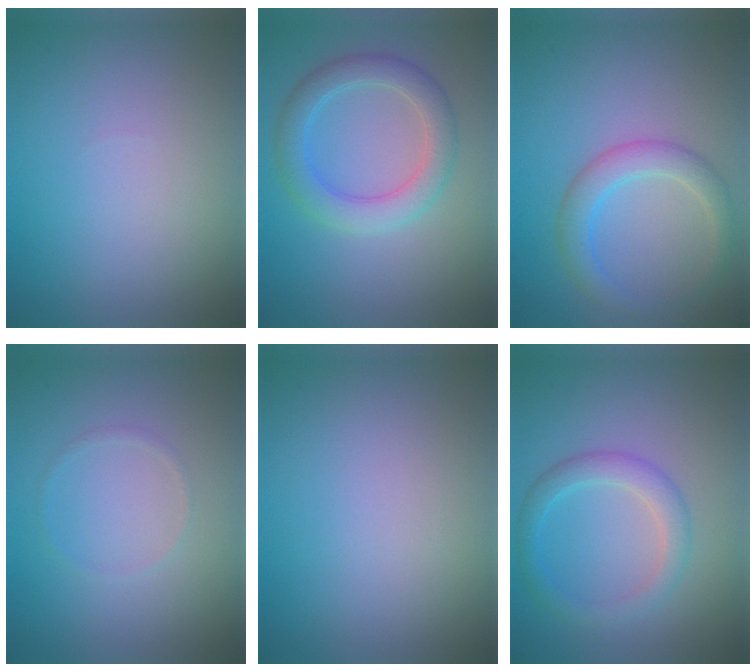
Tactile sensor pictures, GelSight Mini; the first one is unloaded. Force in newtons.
{"total": 3.9, "press": 3.9, "slide": 0.1}
{"total": 3.2, "press": 3.1, "slide": 0.3}
{"total": 0.6, "press": 0.6, "slide": 0.1}
{"total": 0.0}
{"total": 2.8, "press": 2.8, "slide": 0.1}